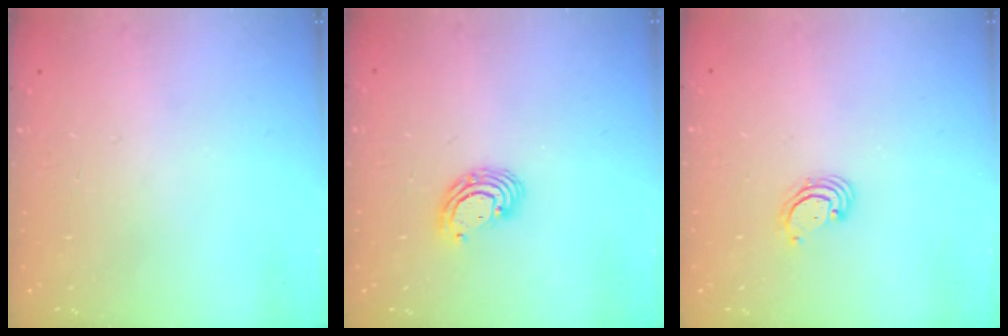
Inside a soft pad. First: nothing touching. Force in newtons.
{"total": 6.2, "press": 6.2, "slide": 0.5}
{"total": 2.6, "press": 2.6, "slide": 0.3}